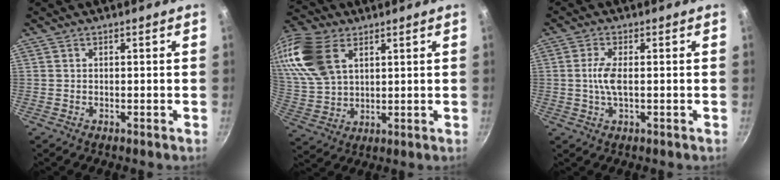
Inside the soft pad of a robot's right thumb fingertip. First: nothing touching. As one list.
[{"total": 17.6, "force": [7.6, 11.0, 11.5], "torque": [-0.246, -0.004, 0.154]}, {"total": 4.4, "force": [-0.1, 1.4, 4.1], "torque": [-0.095, 0.001, -0.006]}]